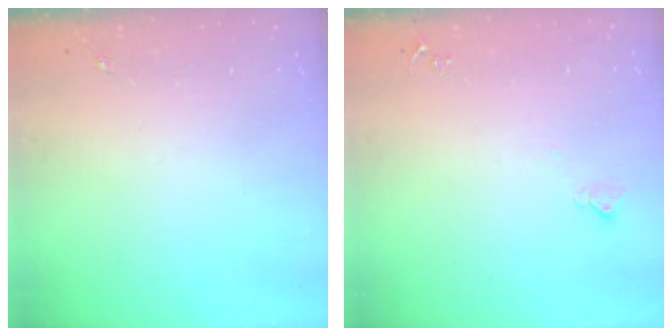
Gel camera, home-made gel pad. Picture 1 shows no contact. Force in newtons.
{"total": 4.4, "press": 4.4, "slide": 0.4}